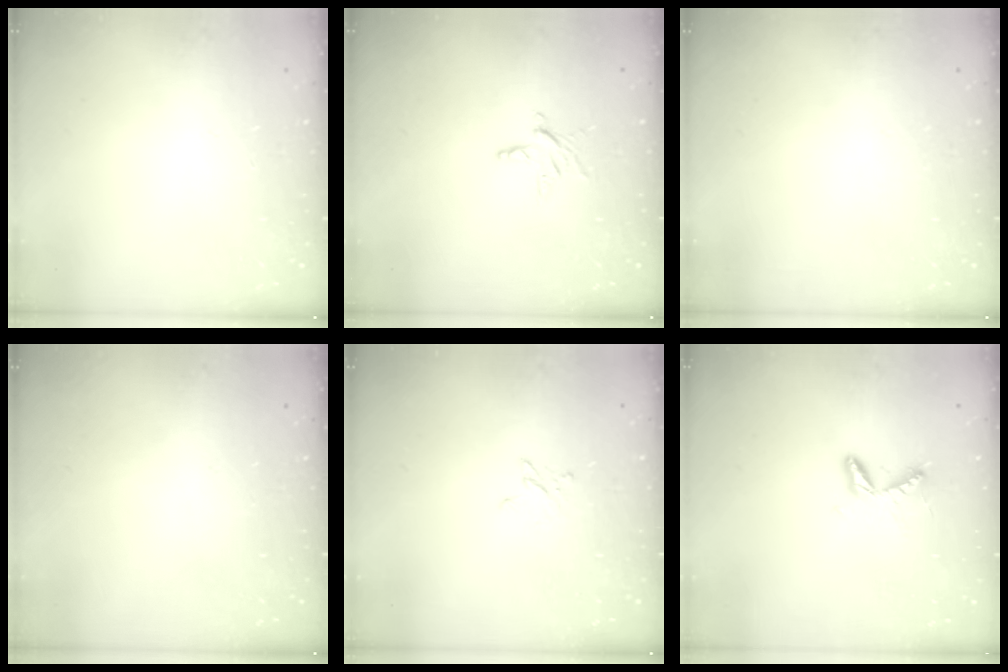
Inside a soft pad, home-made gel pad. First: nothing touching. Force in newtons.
{"total": 4.2, "press": 4.2, "slide": 0.3}
{"total": 0.0}
{"total": 0.0}
{"total": 2.9, "press": 2.9, "slide": 0.2}
{"total": 6.1, "press": 6.1, "slide": 0.5}